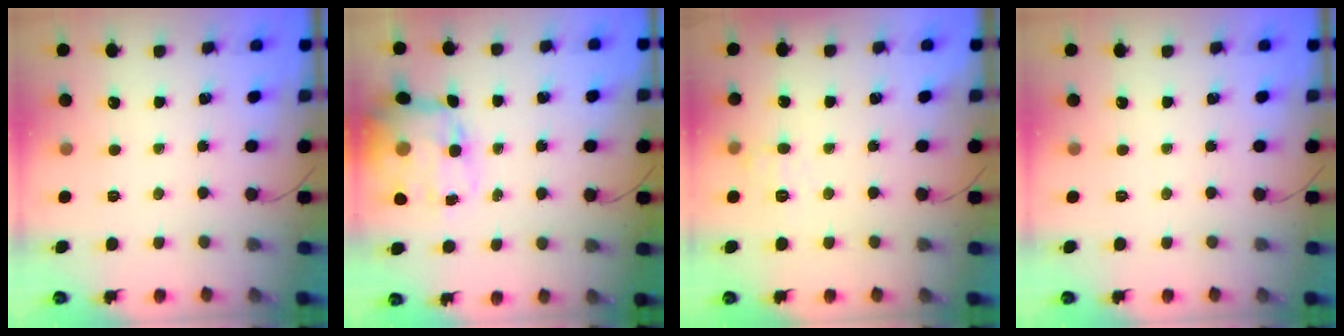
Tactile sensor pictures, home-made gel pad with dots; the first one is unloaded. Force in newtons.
{"total": 14.3, "press": 13.9, "slide": 3.5}
{"total": 7.5, "press": 7.3, "slide": 1.4}
{"total": 0.0}